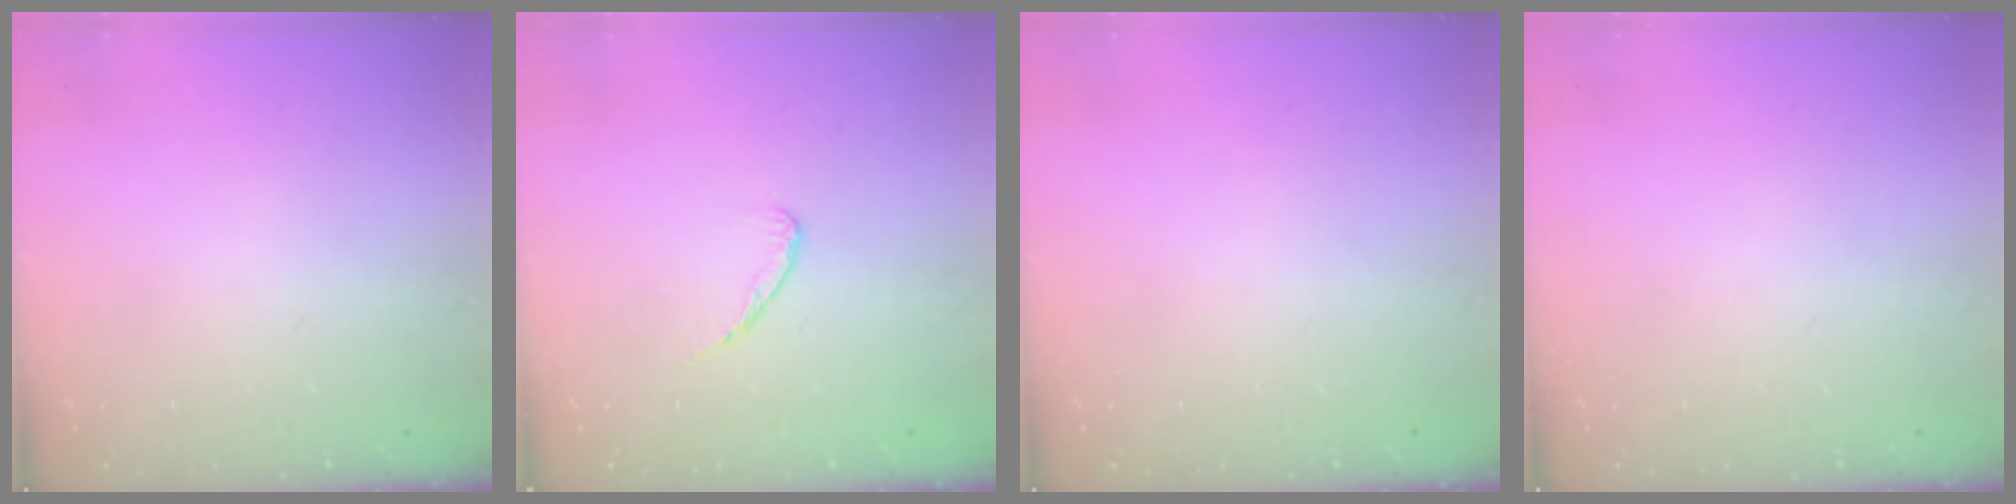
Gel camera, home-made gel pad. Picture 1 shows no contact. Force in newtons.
{"total": 4.6, "press": 4.6, "slide": 0.5}
{"total": 0.0}
{"total": 0.0}